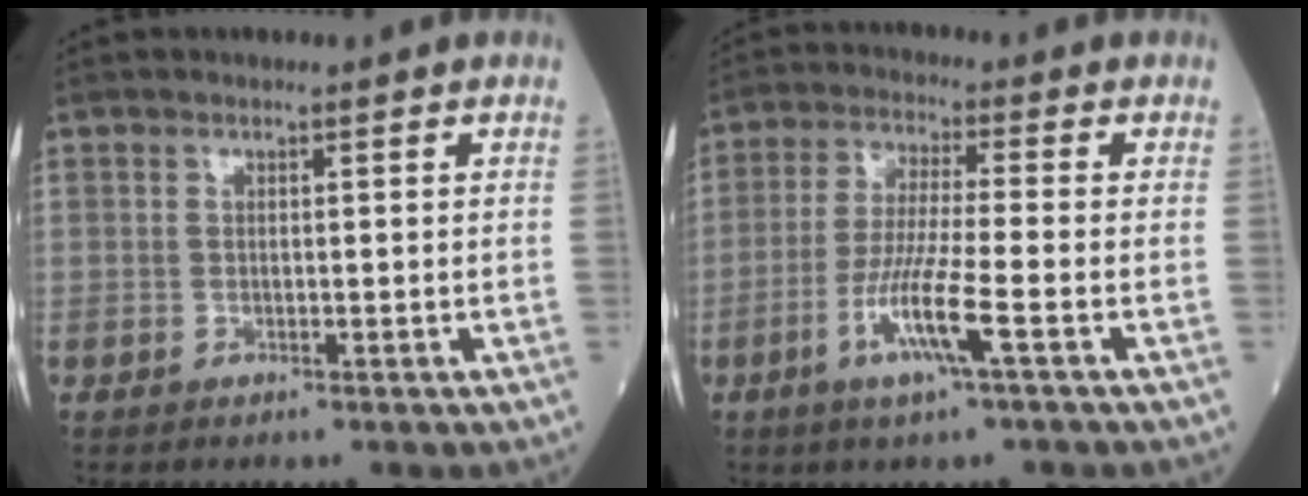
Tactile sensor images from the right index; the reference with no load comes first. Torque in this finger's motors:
{"motor_torque": [1.30, -0.63, 0.64, 0.18]}